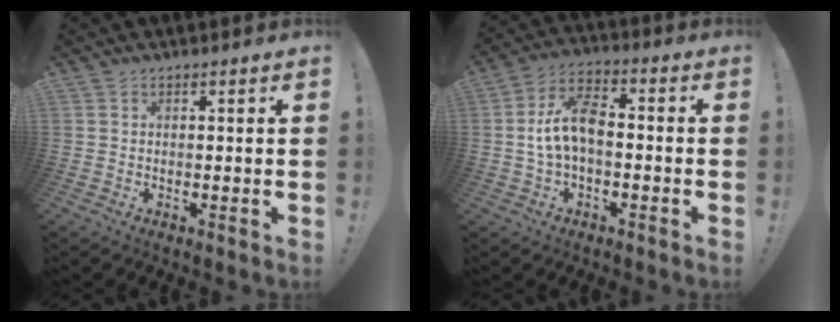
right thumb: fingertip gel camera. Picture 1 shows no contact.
{"total": 11.3, "force": [-0.6, 6.1, 9.5], "torque": [-0.190, 0.007, -0.011]}